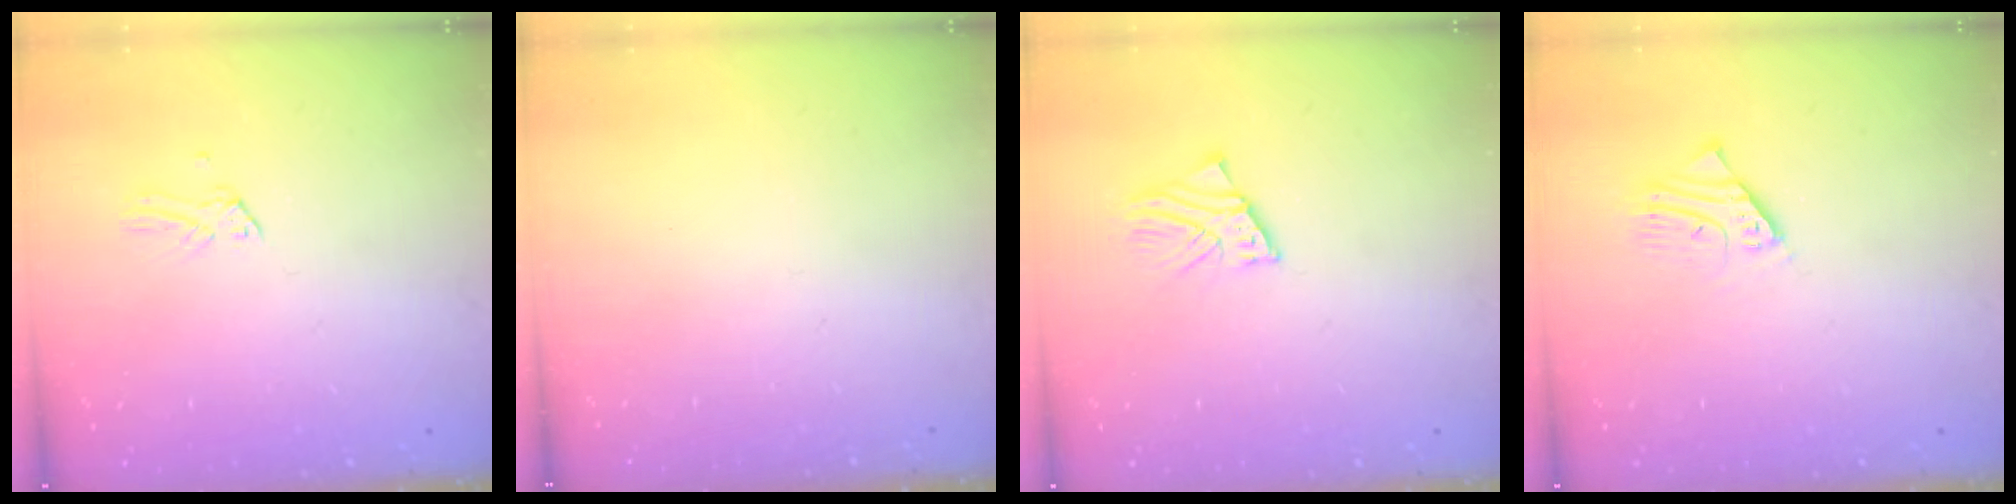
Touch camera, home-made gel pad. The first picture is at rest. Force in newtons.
{"total": 0.0}
{"total": 3.0, "press": 3.0, "slide": 0.2}
{"total": 2.3, "press": 2.3, "slide": 0.2}